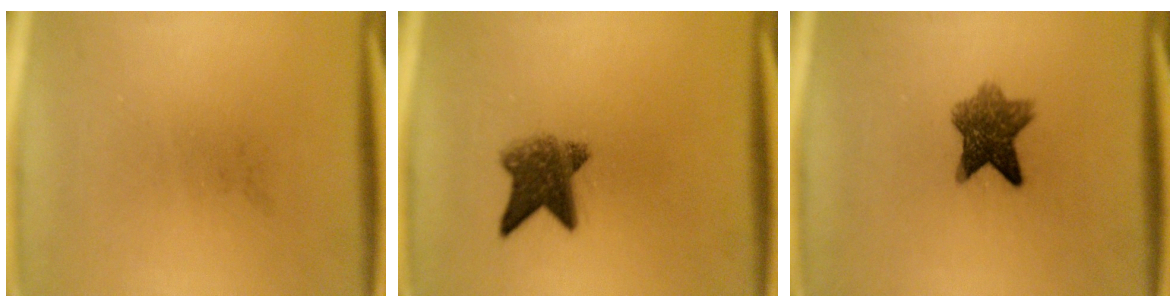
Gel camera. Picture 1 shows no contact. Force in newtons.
{"total": 6.2}
{"total": 6.8}